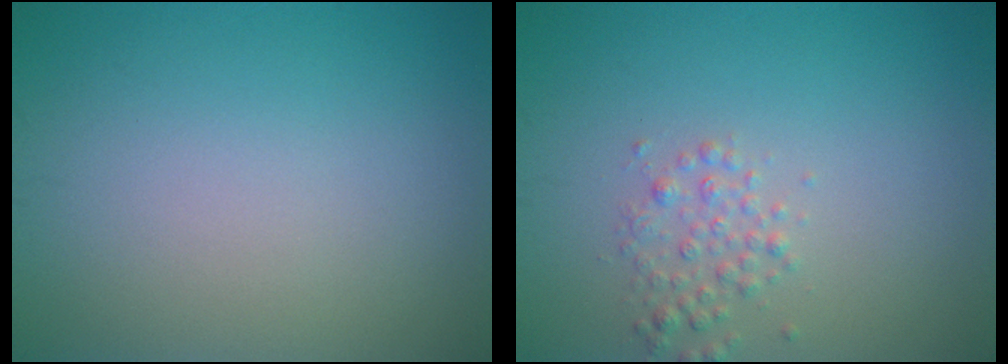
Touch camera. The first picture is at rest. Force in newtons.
{"total": 1.8, "press": 1.8, "slide": 0.0}